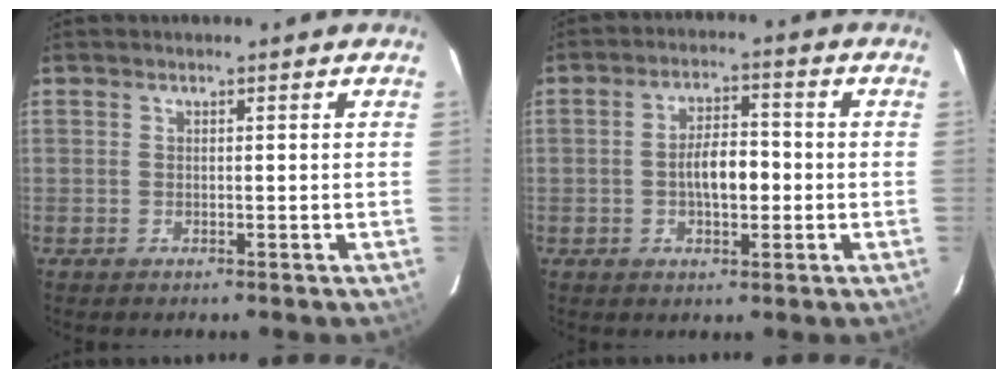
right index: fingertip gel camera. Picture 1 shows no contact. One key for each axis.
{"total": 6.6, "fx": -1.1, "fy": 2.9, "fz": 5.8, "tx": -0.105, "ty": 0.009, "tz": -0.014}